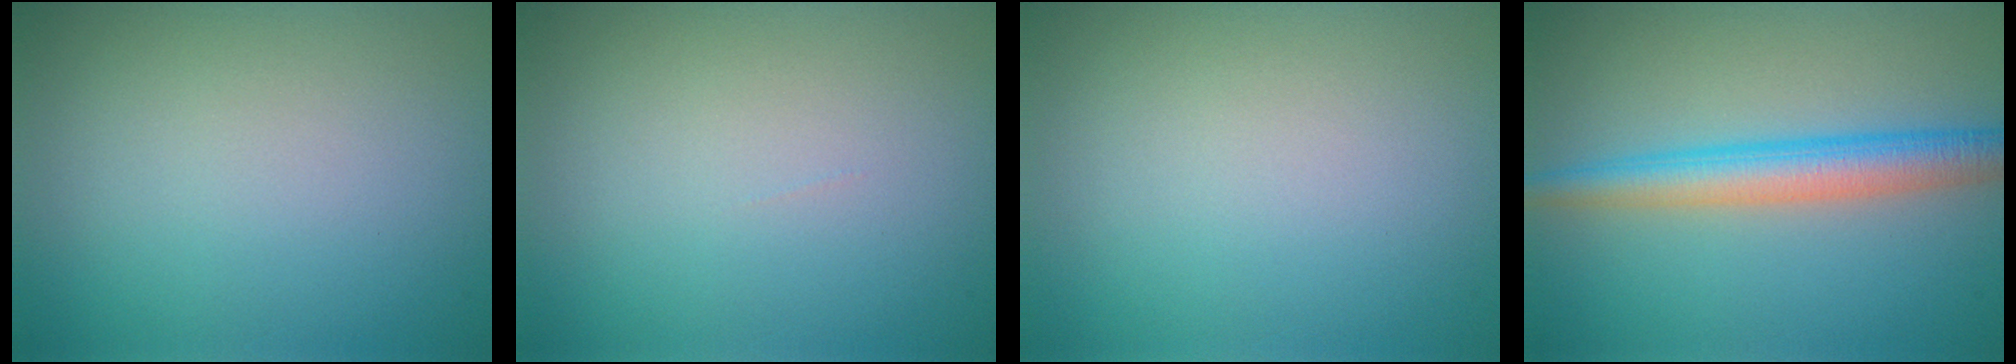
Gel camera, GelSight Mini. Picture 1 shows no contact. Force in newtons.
{"total": 0.0}
{"total": 0.0}
{"total": 4.4, "press": 4.4, "slide": 0.1}